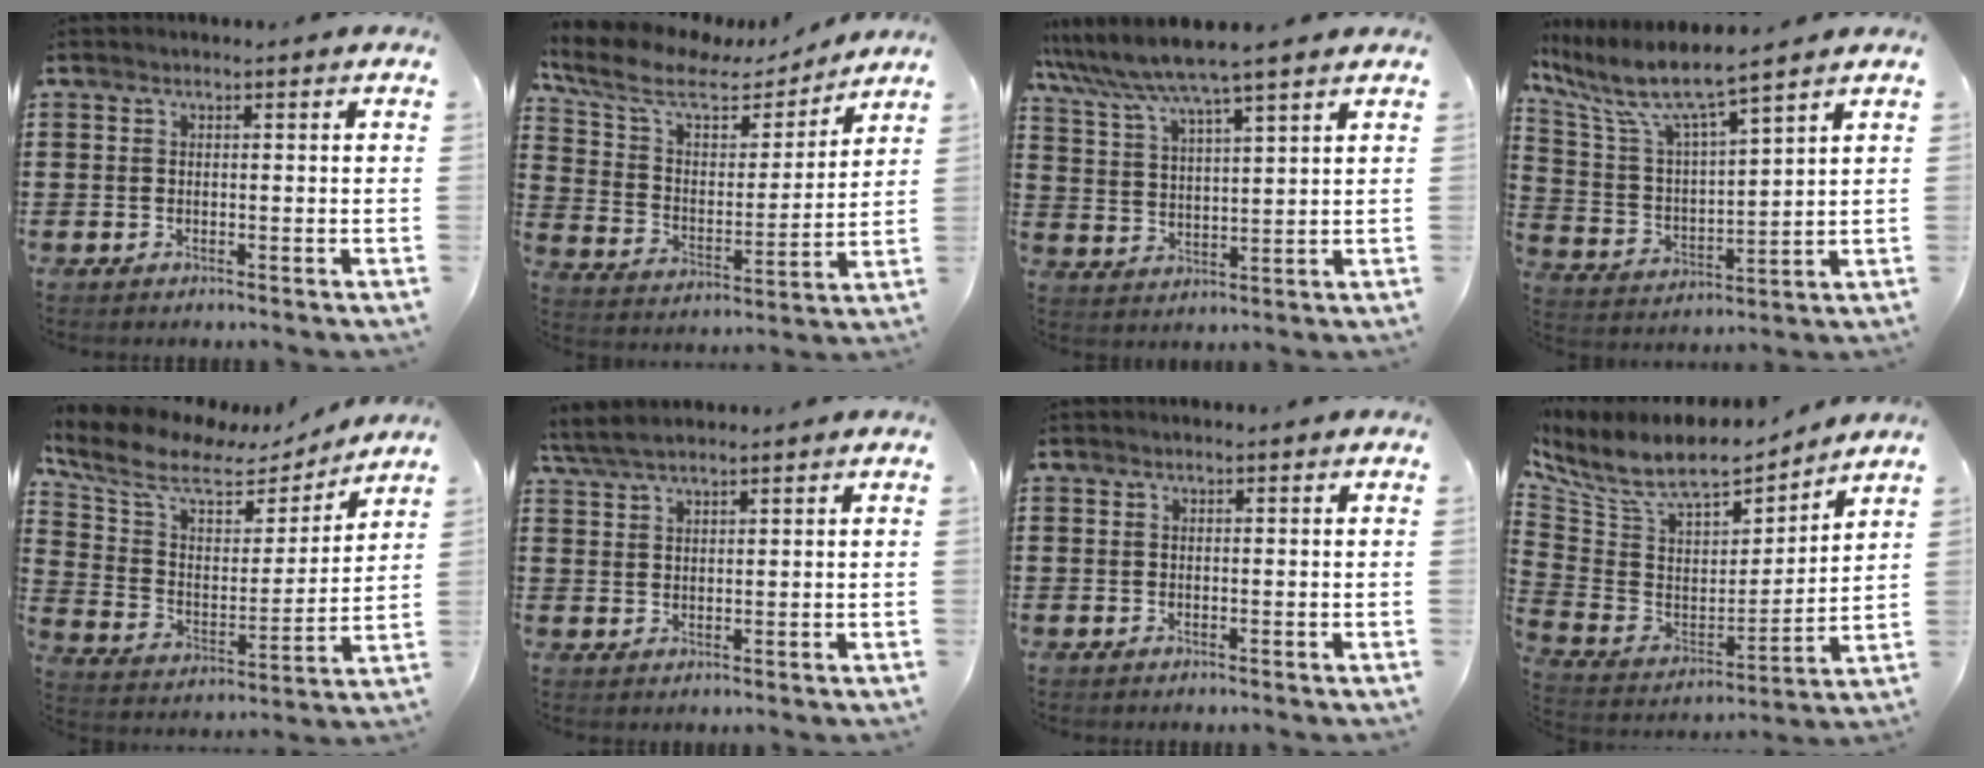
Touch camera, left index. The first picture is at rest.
{"total": 9.3, "force": [7.0, 3.6, 4.9], "torque": [-0.127, -0.030, 0.119]}
{"total": 6.3, "force": [5.6, -0.4, 2.7], "torque": [-0.076, -0.029, 0.094]}
{"total": 7.2, "force": [5.8, 0.9, 4.1], "torque": [-0.109, -0.034, 0.092]}
{"total": 9.1, "force": [6.8, 3.7, 4.7], "torque": [-0.124, -0.035, 0.115]}
{"total": 3.4, "force": [2.9, 0.7, 1.6], "torque": [-0.039, 0.001, 0.054]}
{"total": 0.0}
{"total": 9.2, "force": [7.5, 3.0, 4.3], "torque": [-0.118, -0.047, 0.131]}